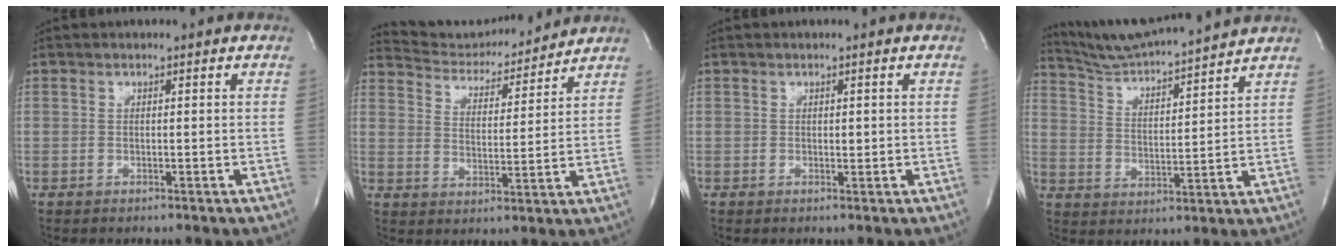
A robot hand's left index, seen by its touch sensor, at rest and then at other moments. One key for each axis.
{"total": 10.7, "fx": 10.5, "fy": 1.4, "fz": 1.6, "tx": -0.023, "ty": -0.006, "tz": 0.165}
{"total": 0.5, "fx": -0.1, "fy": 0.3, "fz": 0.4, "tx": -0.006, "ty": -0.003, "tz": -0.001}
{"total": 12.3, "fx": 11.7, "fy": -0.6, "fz": 3.8, "tx": -0.073, "ty": 0.003, "tz": 0.193}